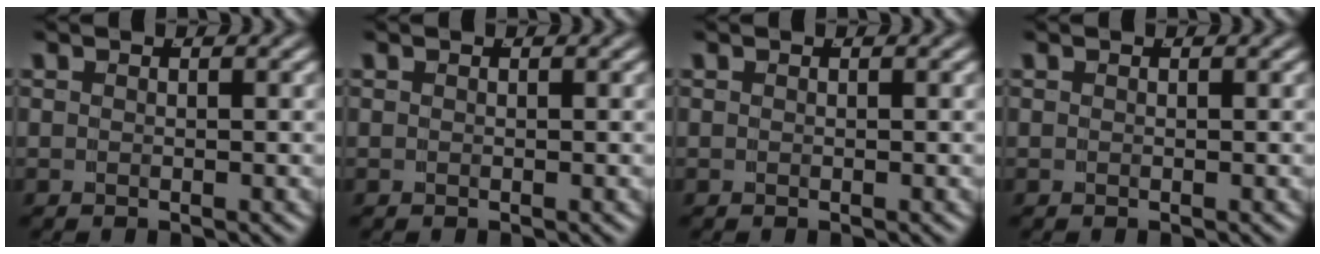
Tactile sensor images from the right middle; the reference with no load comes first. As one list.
[{"total": 0.0}, {"total": 0.0}, {"total": 0.0}]